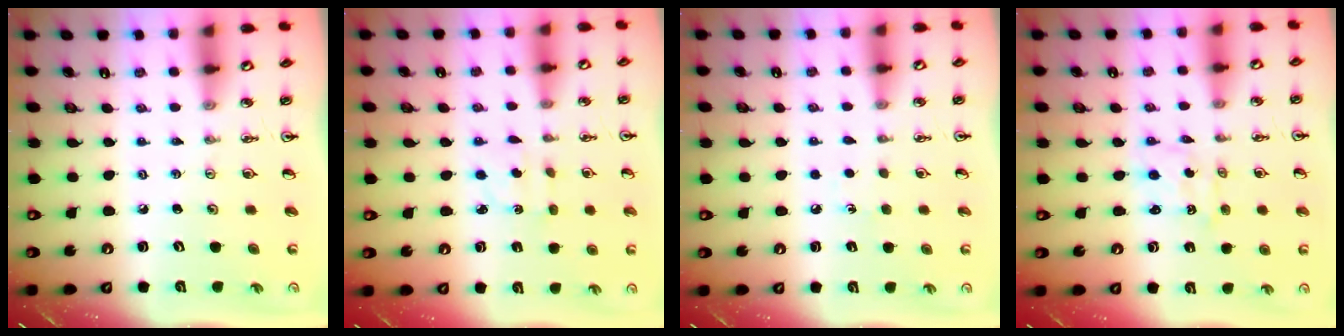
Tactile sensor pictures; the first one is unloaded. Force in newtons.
{"total": 2.7, "press": 2.6, "slide": 0.5}
{"total": 4.1, "press": 4.0, "slide": 0.5}
{"total": 0.7, "press": 0.7, "slide": 0.1}